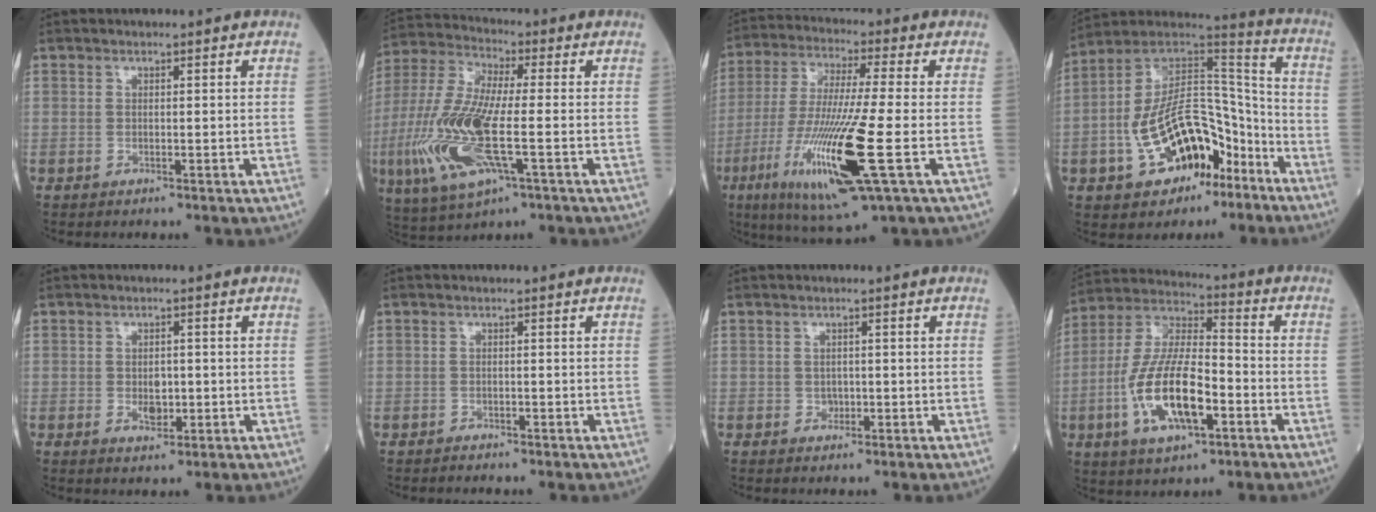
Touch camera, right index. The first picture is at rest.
{"total": 17.2, "force": [-4.2, 4.0, 16.2], "torque": [-0.370, -0.016, -0.077]}
{"total": 17.6, "force": [-5.7, 0.8, 16.6], "torque": [-0.353, -0.037, -0.105]}
{"total": 18.9, "force": [-7.8, 9.3, 14.5], "torque": [-0.257, 0.031, -0.120]}
{"total": 2.8, "force": [-0.5, 1.6, 2.2], "torque": [-0.035, 0.000, -0.004]}
{"total": 1.0, "force": [-0.9, 0.2, 0.2], "torque": [-0.008, -0.001, -0.014]}
{"total": 1.1, "force": [-0.3, 0.9, 0.5], "torque": [-0.007, 0.002, -0.004]}
{"total": 15.4, "force": [-4.6, 5.2, 13.8], "torque": [-0.285, 0.002, -0.084]}